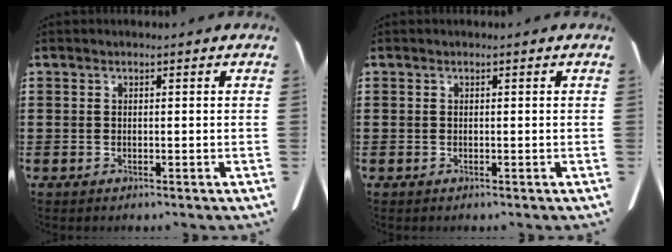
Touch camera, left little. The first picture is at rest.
{"total": 0.0}